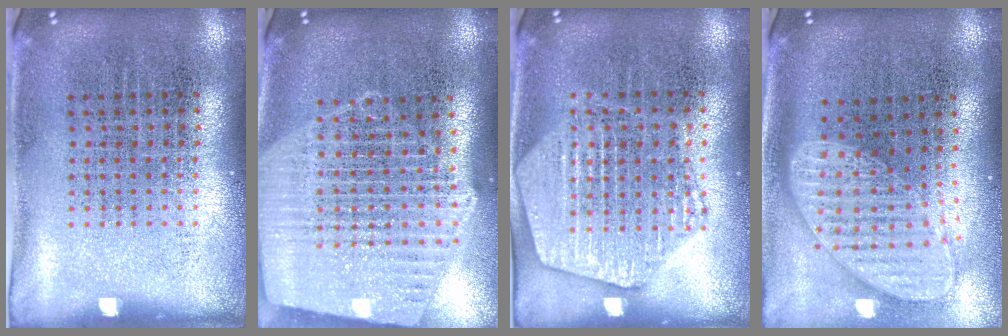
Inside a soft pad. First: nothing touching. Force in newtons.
{"total": 2.4, "press": 2.1, "slide": 1.2}
{"total": 1.6, "press": 1.6, "slide": 0.2}
{"total": 2.0, "press": 1.6, "slide": 1.2}